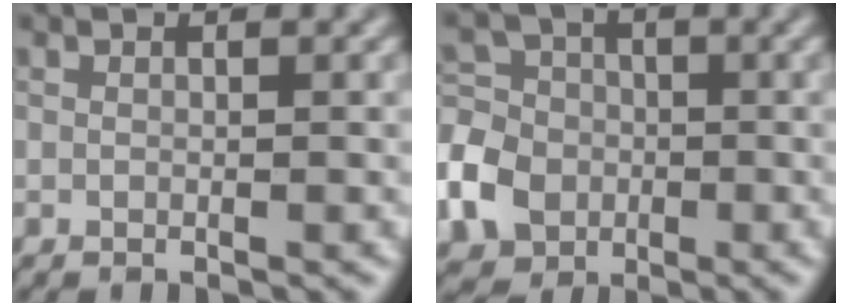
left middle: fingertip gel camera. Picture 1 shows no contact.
{"total": 6.3, "force": [-2.3, 5.2, 2.6], "torque": [-0.062, 0.007, -0.062]}